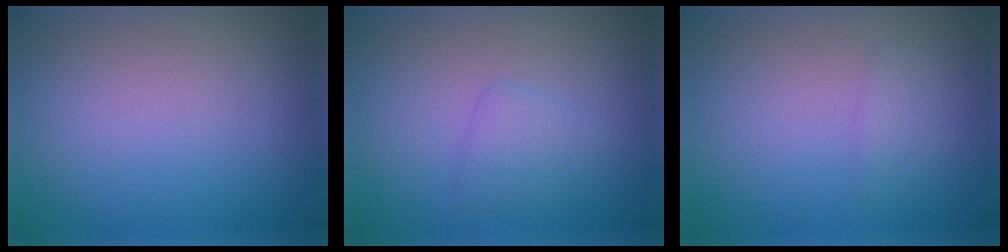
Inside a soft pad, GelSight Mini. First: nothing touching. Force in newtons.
{"total": 1.6, "press": 1.6, "slide": 0.1}
{"total": 1.1, "press": 1.1, "slide": 0.1}